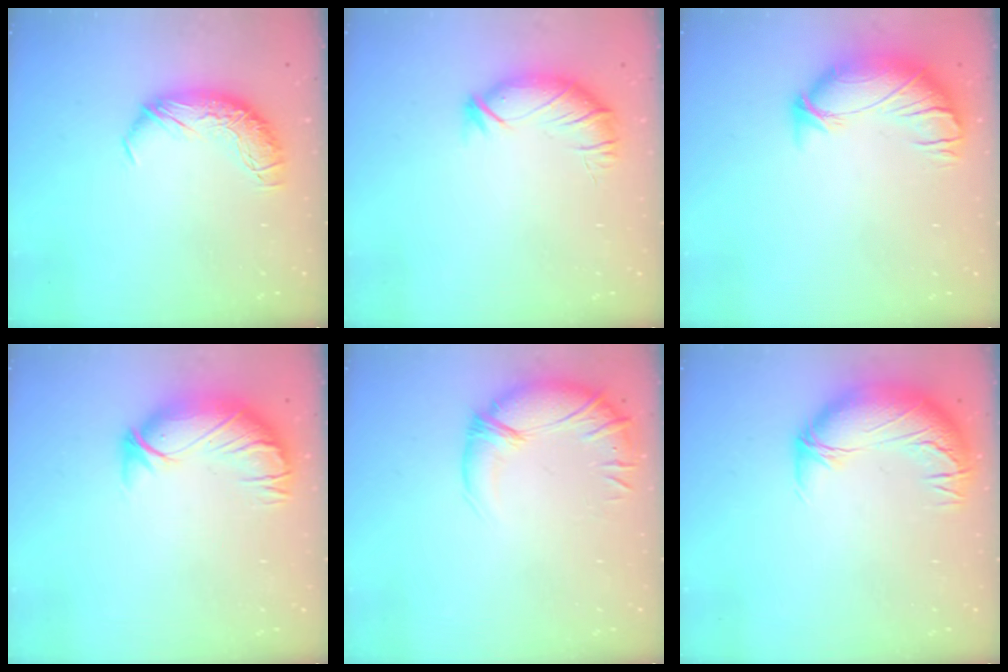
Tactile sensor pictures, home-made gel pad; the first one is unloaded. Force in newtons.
{"total": 3.2, "press": 2.5, "slide": 2.0}
{"total": 3.8, "press": 3.1, "slide": 2.2}
{"total": 3.0, "press": 0.4, "slide": 2.9}
{"total": 3.0, "press": 1.5, "slide": 2.6}
{"total": 3.5, "press": 1.1, "slide": 3.3}